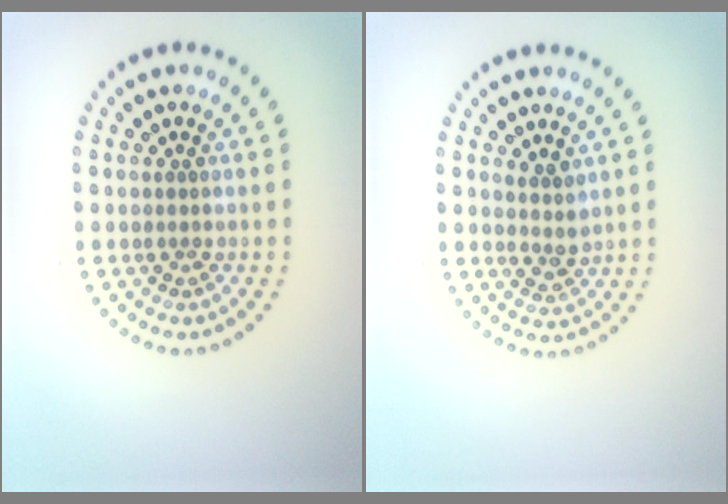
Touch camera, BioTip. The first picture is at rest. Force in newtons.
{"total": 1.9, "press": 1.5, "slide": 1.2}